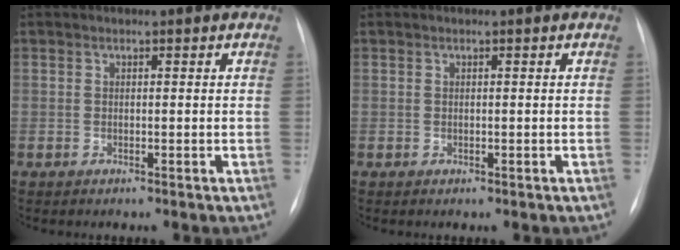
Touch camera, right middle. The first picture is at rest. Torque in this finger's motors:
{"motor_torque": [1.04, -0.99, 0.06, 0.01]}